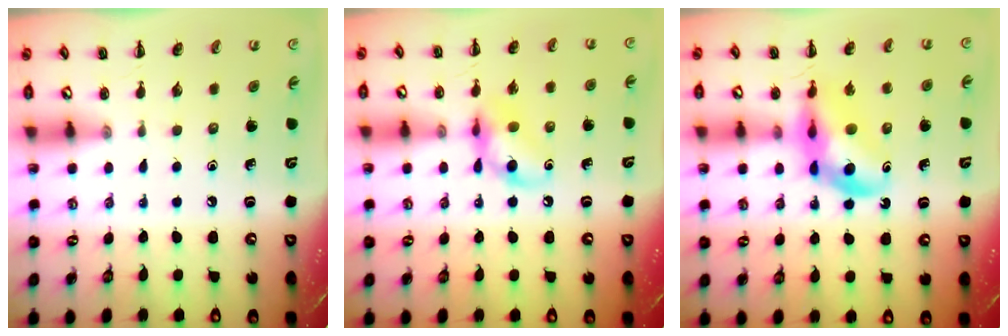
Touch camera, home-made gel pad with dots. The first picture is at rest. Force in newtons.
{"total": 11.6, "press": 11.4, "slide": 1.9}
{"total": 12.6, "press": 12.0, "slide": 3.5}